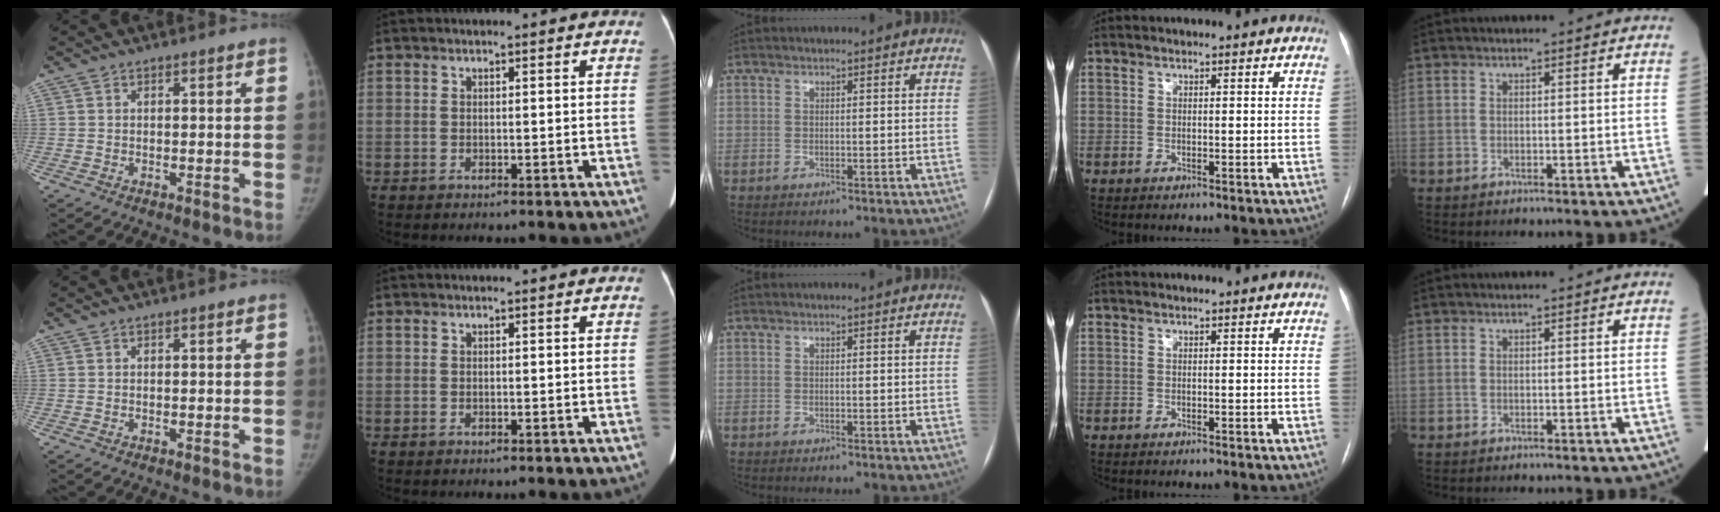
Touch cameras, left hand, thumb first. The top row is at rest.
{}